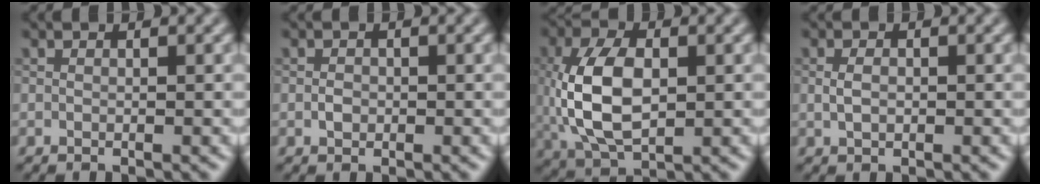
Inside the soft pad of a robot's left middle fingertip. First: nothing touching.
{"total": 0.9, "force": [-0.2, 0.7, 0.5], "torque": [-0.009, 0.000, -0.006]}
{"total": 8.0, "force": [0.0, 4.5, 6.6], "torque": [-0.149, 0.001, 0.001]}
{"total": 1.3, "force": [0.1, 0.9, 1.0], "torque": [-0.023, 0.000, 0.001]}